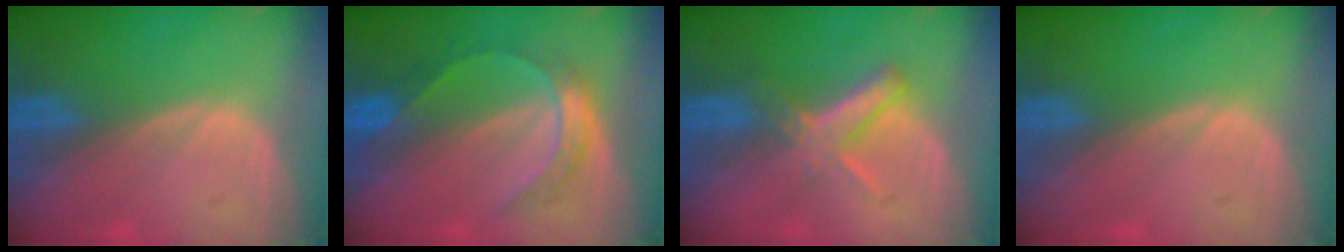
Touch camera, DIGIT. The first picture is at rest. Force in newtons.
{"total": 5.4, "press": 5.4, "slide": 0.3}
{"total": 5.6, "press": 5.1, "slide": 2.2}
{"total": 0.0}